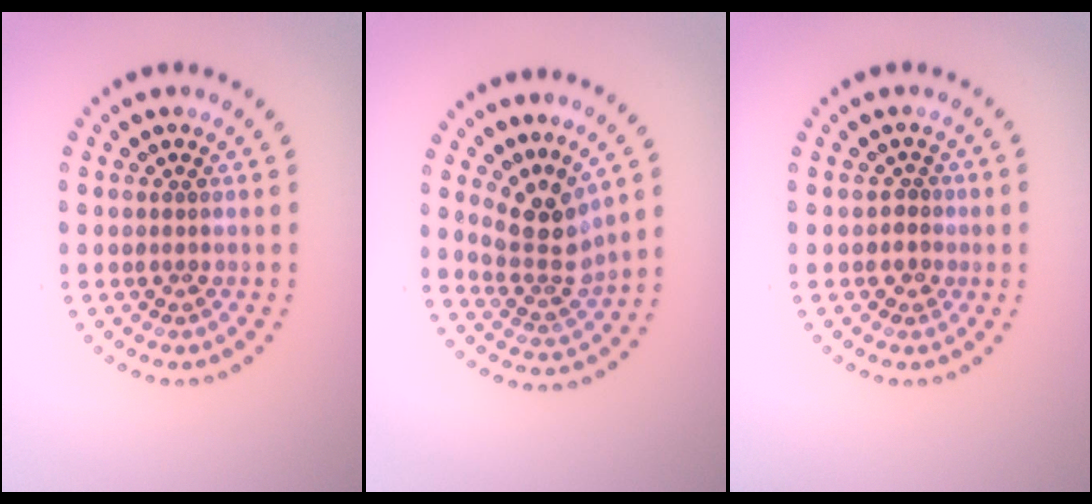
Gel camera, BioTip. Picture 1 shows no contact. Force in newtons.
{"total": 3.7, "press": 2.7, "slide": 2.5}
{"total": 0.9, "press": 0.7, "slide": 0.7}